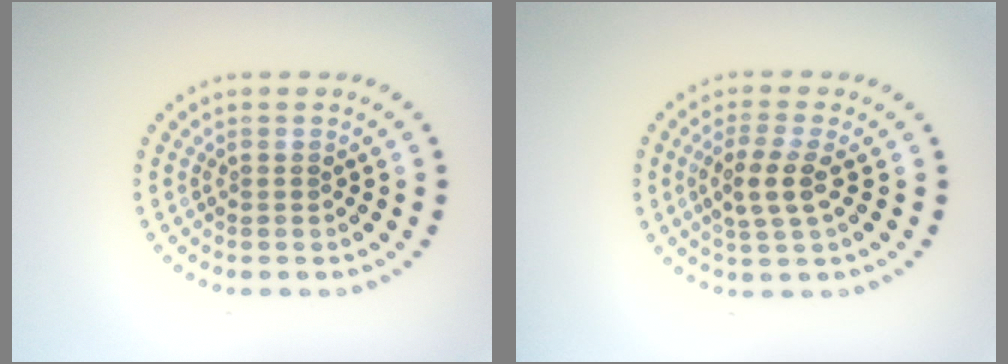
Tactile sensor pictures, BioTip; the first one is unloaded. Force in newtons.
{"total": 3.0, "press": 2.8, "slide": 1.2}